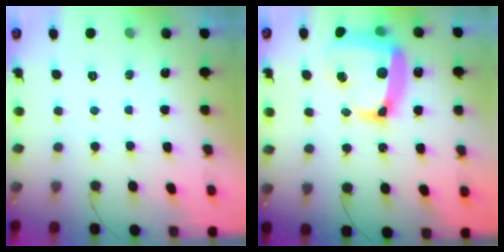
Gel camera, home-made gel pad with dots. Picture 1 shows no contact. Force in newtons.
{"total": 18.1, "press": 18.0, "slide": 1.6}